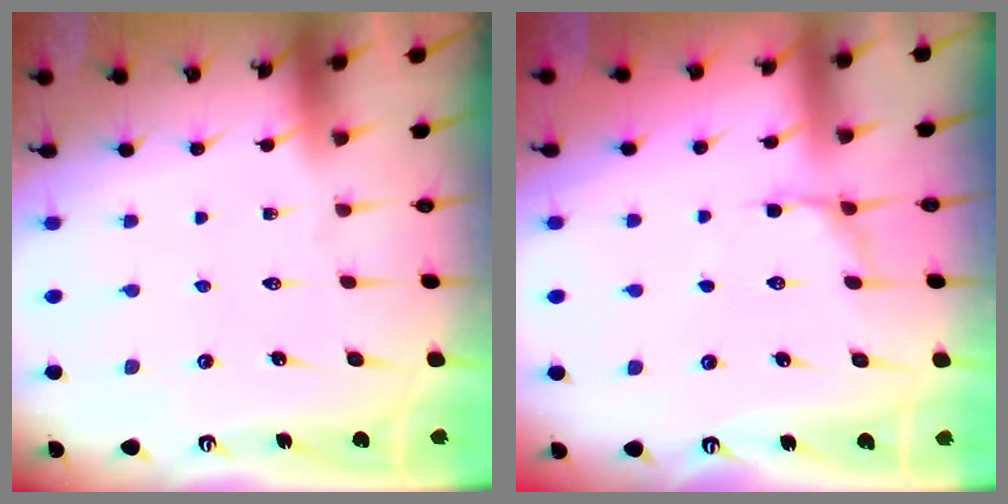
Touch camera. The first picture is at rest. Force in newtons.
{"total": 5.5, "press": 4.9, "slide": 2.5}